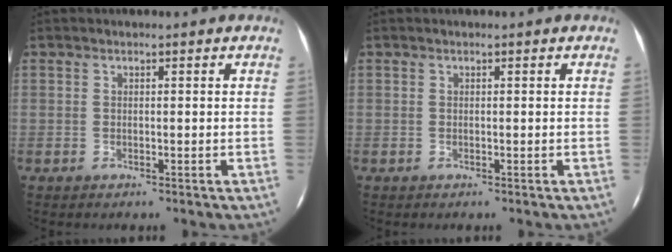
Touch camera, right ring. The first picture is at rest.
{"total": 0.0}